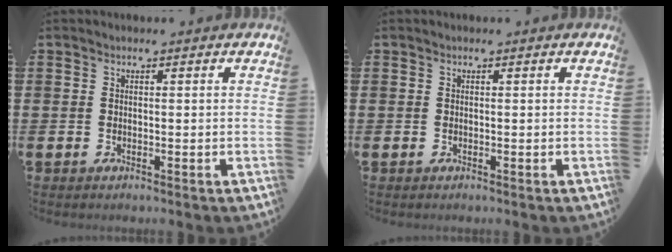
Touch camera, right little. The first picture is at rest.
{"total": 0.0}